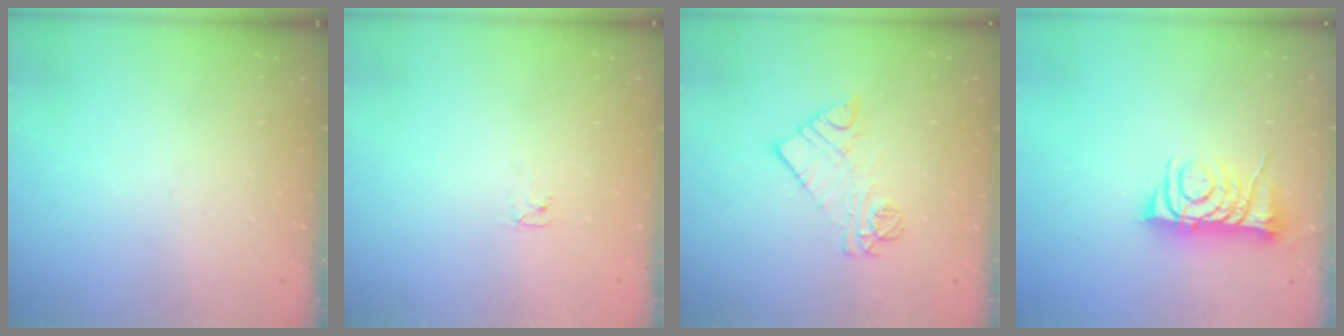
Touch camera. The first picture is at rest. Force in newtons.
{"total": 2.6, "press": 2.6, "slide": 0.3}
{"total": 10.1, "press": 10.0, "slide": 0.7}
{"total": 8.3, "press": 8.3, "slide": 0.4}